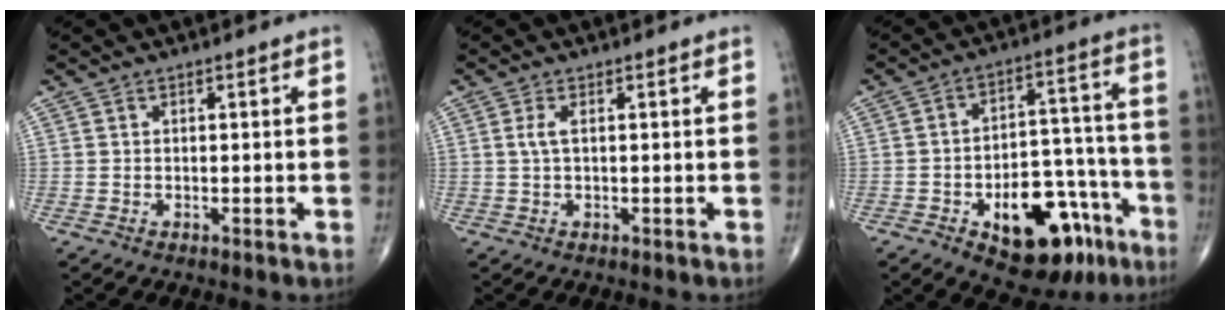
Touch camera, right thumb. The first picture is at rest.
{"total": 1.9, "force": [0.4, 0.6, 1.8], "torque": [-0.050, 0.008, 0.012]}
{"total": 18.8, "force": [-9.3, 9.9, 13.0], "torque": [-0.142, 0.075, -0.123]}